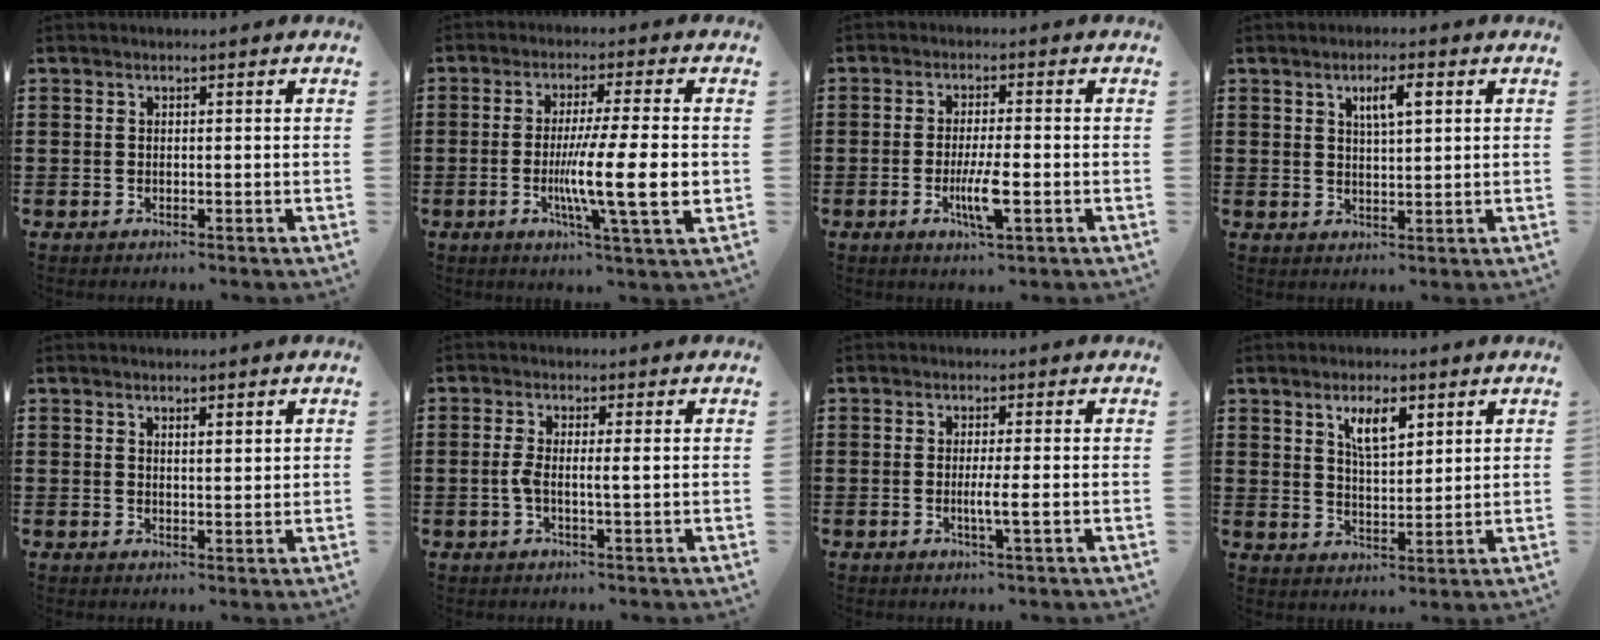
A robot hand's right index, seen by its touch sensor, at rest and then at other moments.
{"total": 12.5, "force": [-1.9, 1.0, 12.3], "torque": [-0.219, -0.019, -0.036]}
{"total": 5.9, "force": [-1.9, 1.0, 5.5], "torque": [-0.103, -0.009, -0.033]}
{"total": 3.9, "force": [1.5, 1.0, 3.5], "torque": [-0.056, 0.001, 0.019]}
{"total": 1.4, "force": [1.1, 0.3, 0.7], "torque": [-0.014, 0.002, 0.020]}
{"total": 2.6, "force": [-0.2, 0.3, 2.6], "torque": [-0.058, -0.004, -0.008]}
{"total": 3.0, "force": [-0.6, -0.2, 2.9], "torque": [-0.050, -0.008, -0.012]}
{"total": 5.5, "force": [2.9, 2.1, 4.2], "torque": [-0.075, 0.000, 0.046]}